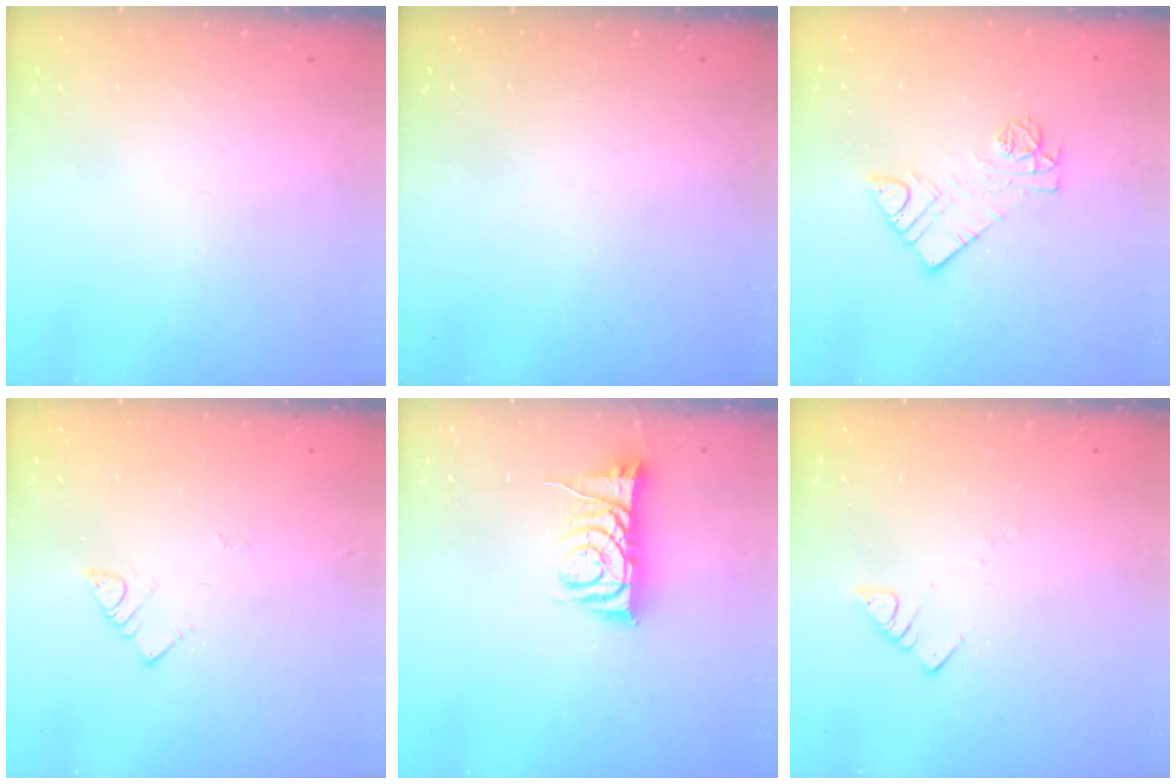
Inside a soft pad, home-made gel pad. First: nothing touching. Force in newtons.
{"total": 0.0}
{"total": 10.1, "press": 10.0, "slide": 0.7}
{"total": 2.9, "press": 2.9, "slide": 0.3}
{"total": 8.3, "press": 8.3, "slide": 0.6}
{"total": 3.4, "press": 3.4, "slide": 0.3}